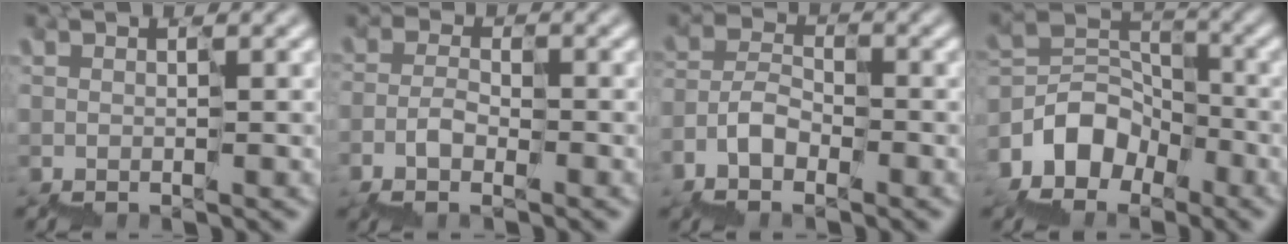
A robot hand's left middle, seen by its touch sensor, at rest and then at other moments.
{"total": 1.6, "force": [-1.3, 0.8, 0.4], "torque": [-0.015, 0.009, -0.022]}
{"total": 3.3, "force": [-2.6, 1.9, 0.9], "torque": [-0.022, 0.013, -0.048]}
{"total": 5.4, "force": [-3.5, 3.8, 1.6], "torque": [-0.024, 0.020, -0.067]}